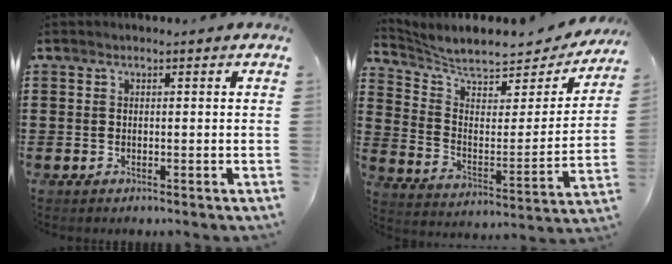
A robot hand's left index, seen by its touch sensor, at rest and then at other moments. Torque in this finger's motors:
{"motor_torque": [2.14, 0.00, 0.22, 0.06]}